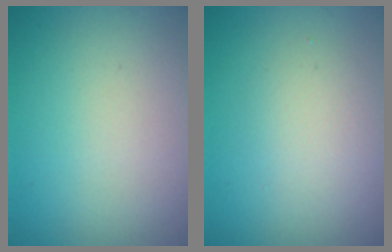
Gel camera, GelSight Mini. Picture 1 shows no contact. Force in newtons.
{"total": 2.4, "press": 2.4, "slide": 0.3}